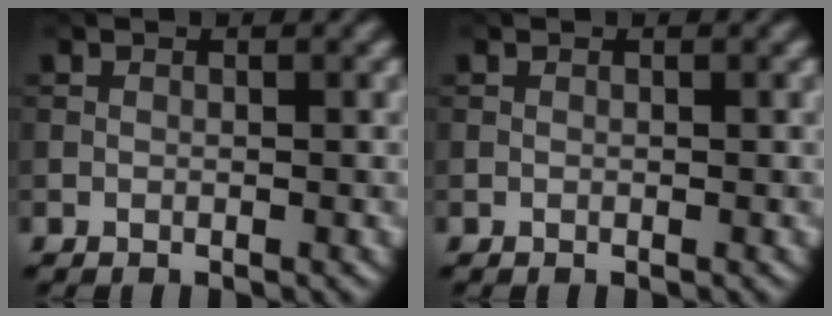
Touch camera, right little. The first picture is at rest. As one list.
[{"total": 0.0}]